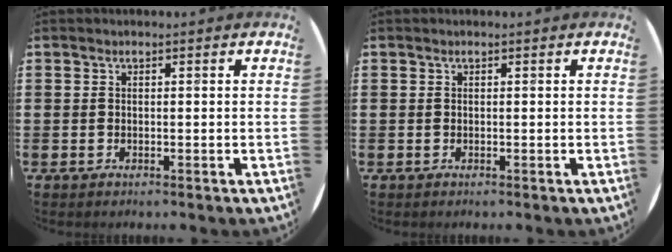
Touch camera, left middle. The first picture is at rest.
{"total": 0.0}